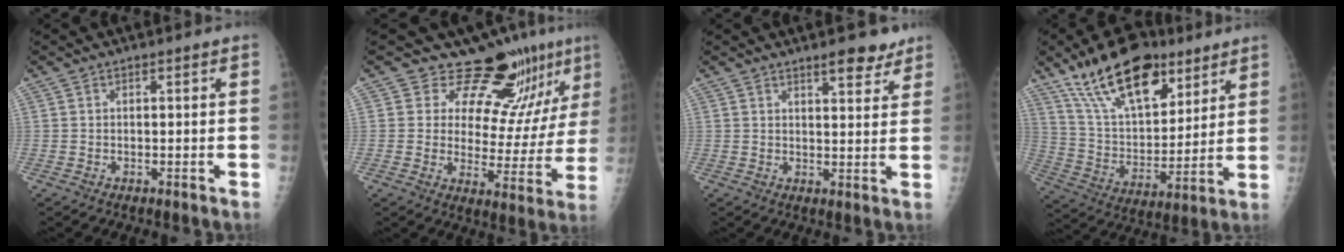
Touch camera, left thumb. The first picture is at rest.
{"total": 13.3, "force": [11.1, 4.6, 5.8], "torque": [-0.036, -0.091, 0.149]}
{"total": 5.7, "force": [4.3, 1.8, 3.2], "torque": [-0.023, -0.027, 0.058]}
{"total": 21.0, "force": [13.6, 10.0, 12.5], "torque": [-0.173, -0.051, 0.245]}